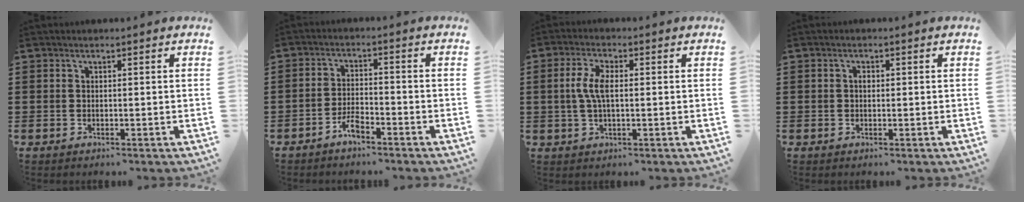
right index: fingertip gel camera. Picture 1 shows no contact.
{"total": 3.4, "force": [-2.6, 1.0, 2.0], "torque": [-0.043, 0.006, -0.052]}
{"total": 5.4, "force": [0.2, 2.1, 4.9], "torque": [-0.110, 0.002, -0.003]}
{"total": 1.1, "force": [0.1, 0.6, 0.9], "torque": [-0.018, 0.003, 0.002]}